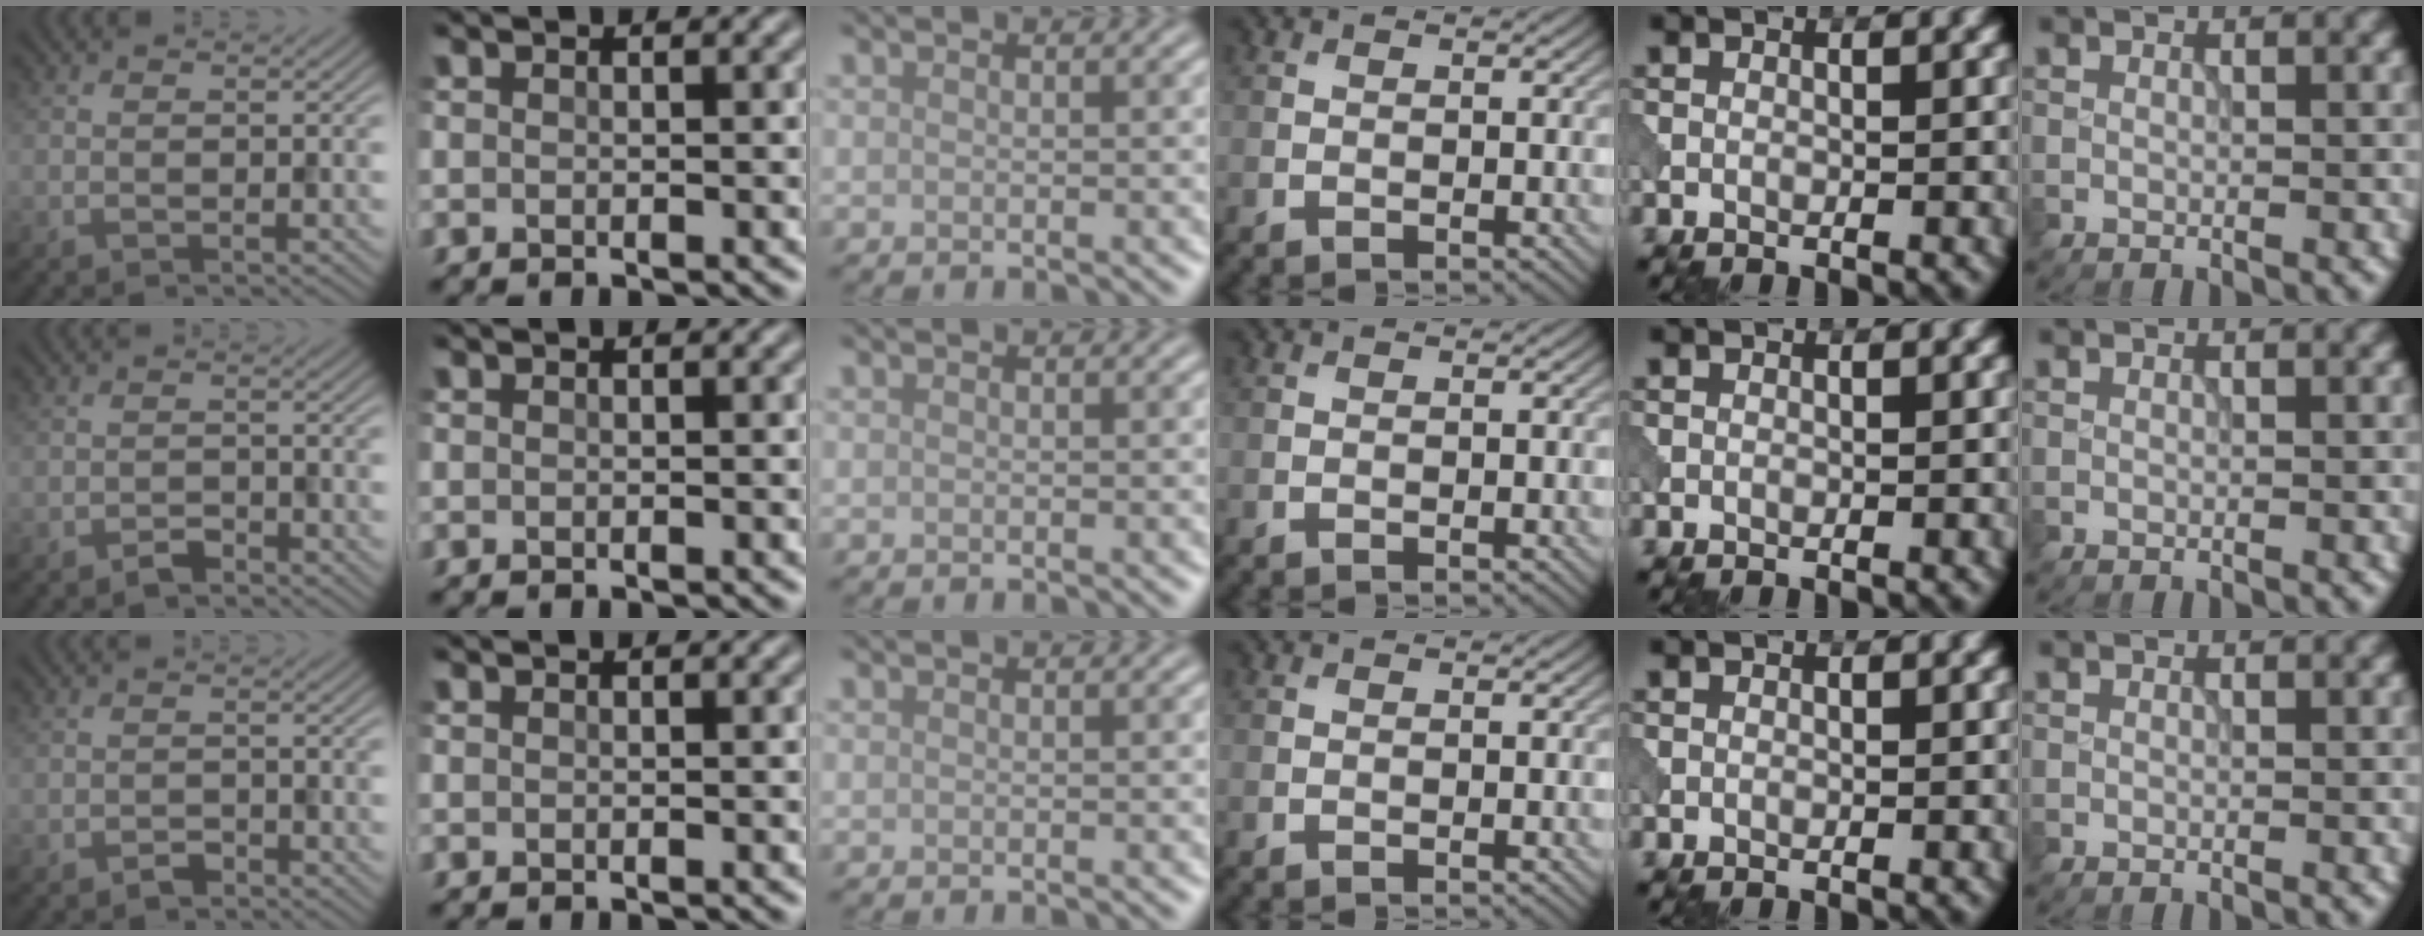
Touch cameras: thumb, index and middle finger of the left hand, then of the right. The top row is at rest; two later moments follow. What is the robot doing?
{"motion": "open", "object": "sandwich press"}